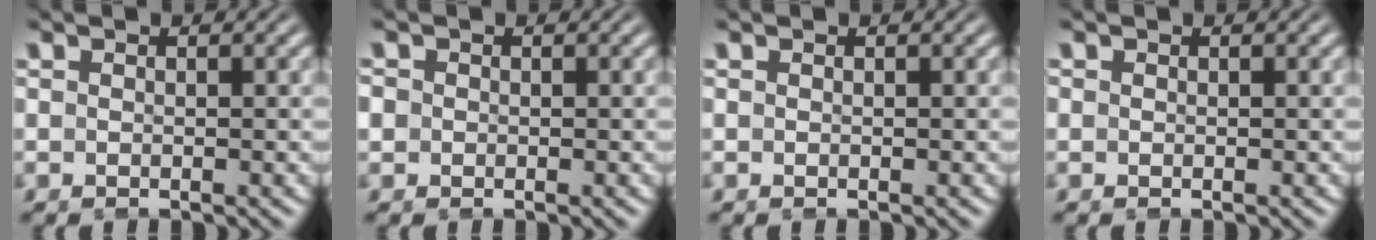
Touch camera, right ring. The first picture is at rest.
{"total": 2.0, "force": [0.0, 1.9, 0.6], "torque": [-0.027, -0.008, 0.001]}
{"total": 0.0}
{"total": 0.7, "force": [0.1, 0.7, 0.1], "torque": [-0.007, -0.003, 0.002]}